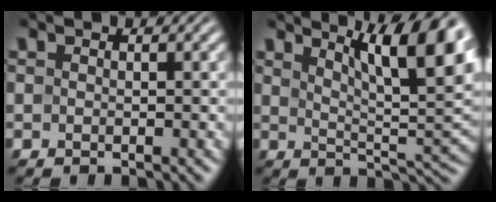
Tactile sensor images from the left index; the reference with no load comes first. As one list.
[{"total": 11.6, "force": [5.8, 3.4, 9.5], "torque": [-0.101, 0.016, 0.081]}]